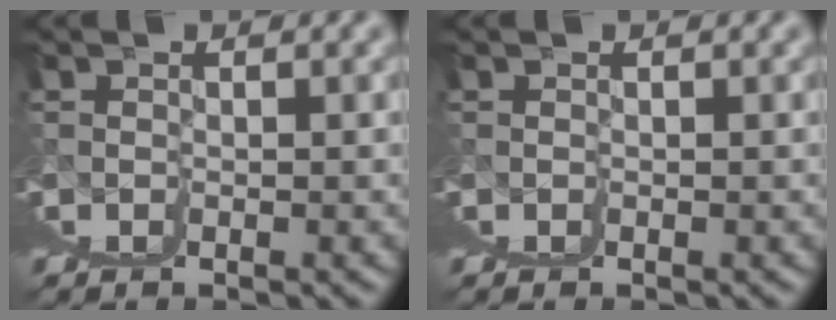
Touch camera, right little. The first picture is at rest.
{"total": 0.0}